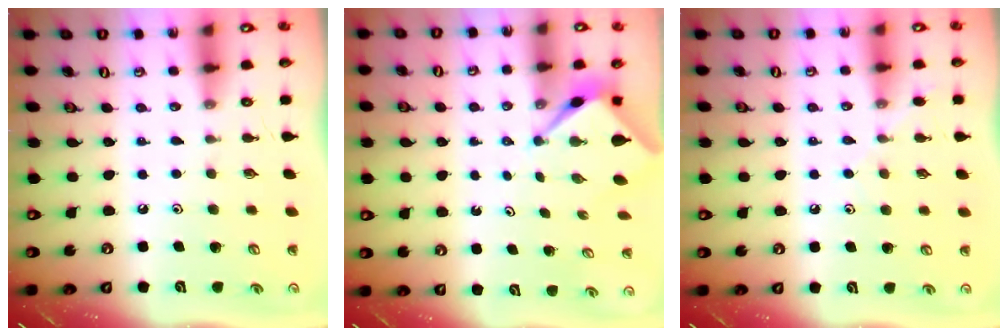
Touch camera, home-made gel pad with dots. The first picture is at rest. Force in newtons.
{"total": 2.6, "press": 2.6, "slide": 0.1}
{"total": 6.7, "press": 6.7, "slide": 0.8}